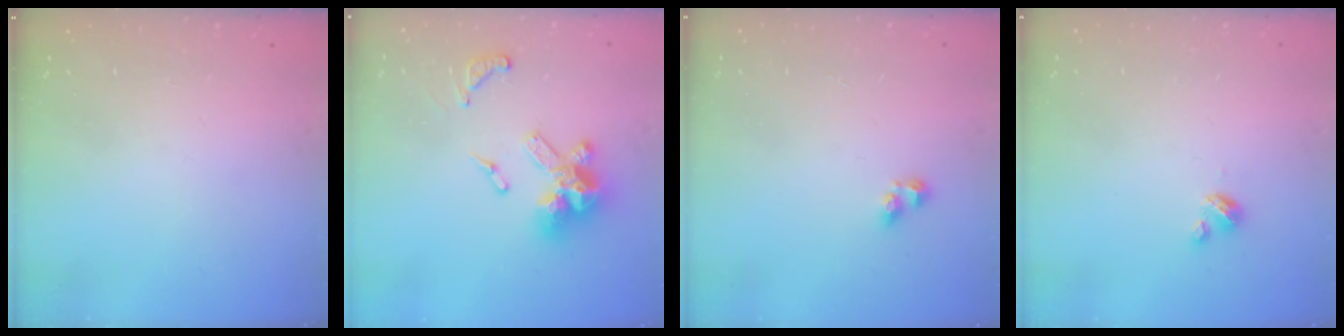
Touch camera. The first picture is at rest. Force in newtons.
{"total": 17.1, "press": 17.0, "slide": 2.0}
{"total": 3.3, "press": 3.1, "slide": 1.2}
{"total": 2.7, "press": 2.7, "slide": 0.3}